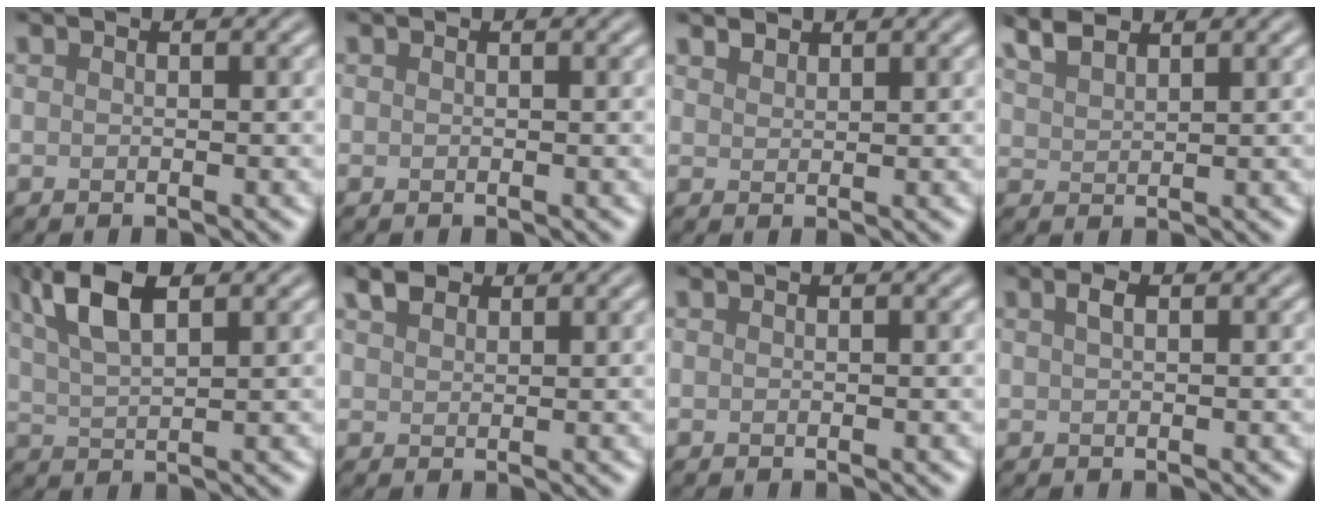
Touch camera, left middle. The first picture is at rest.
{"total": 0.0}
{"total": 1.3, "force": [1.1, 0.5, 0.2], "torque": [-0.008, 0.000, 0.026]}
{"total": 3.0, "force": [2.5, 0.9, 1.3], "torque": [-0.034, 0.011, 0.052]}
{"total": 6.0, "force": [2.9, 2.5, 4.6], "torque": [-0.101, 0.012, 0.054]}
{"total": 2.1, "force": [1.4, 1.2, 1.0], "torque": [-0.025, 0.006, 0.028]}
{"total": 0.0}
{"total": 1.1, "force": [0.4, 0.4, 0.9], "torque": [-0.020, 0.002, 0.008]}